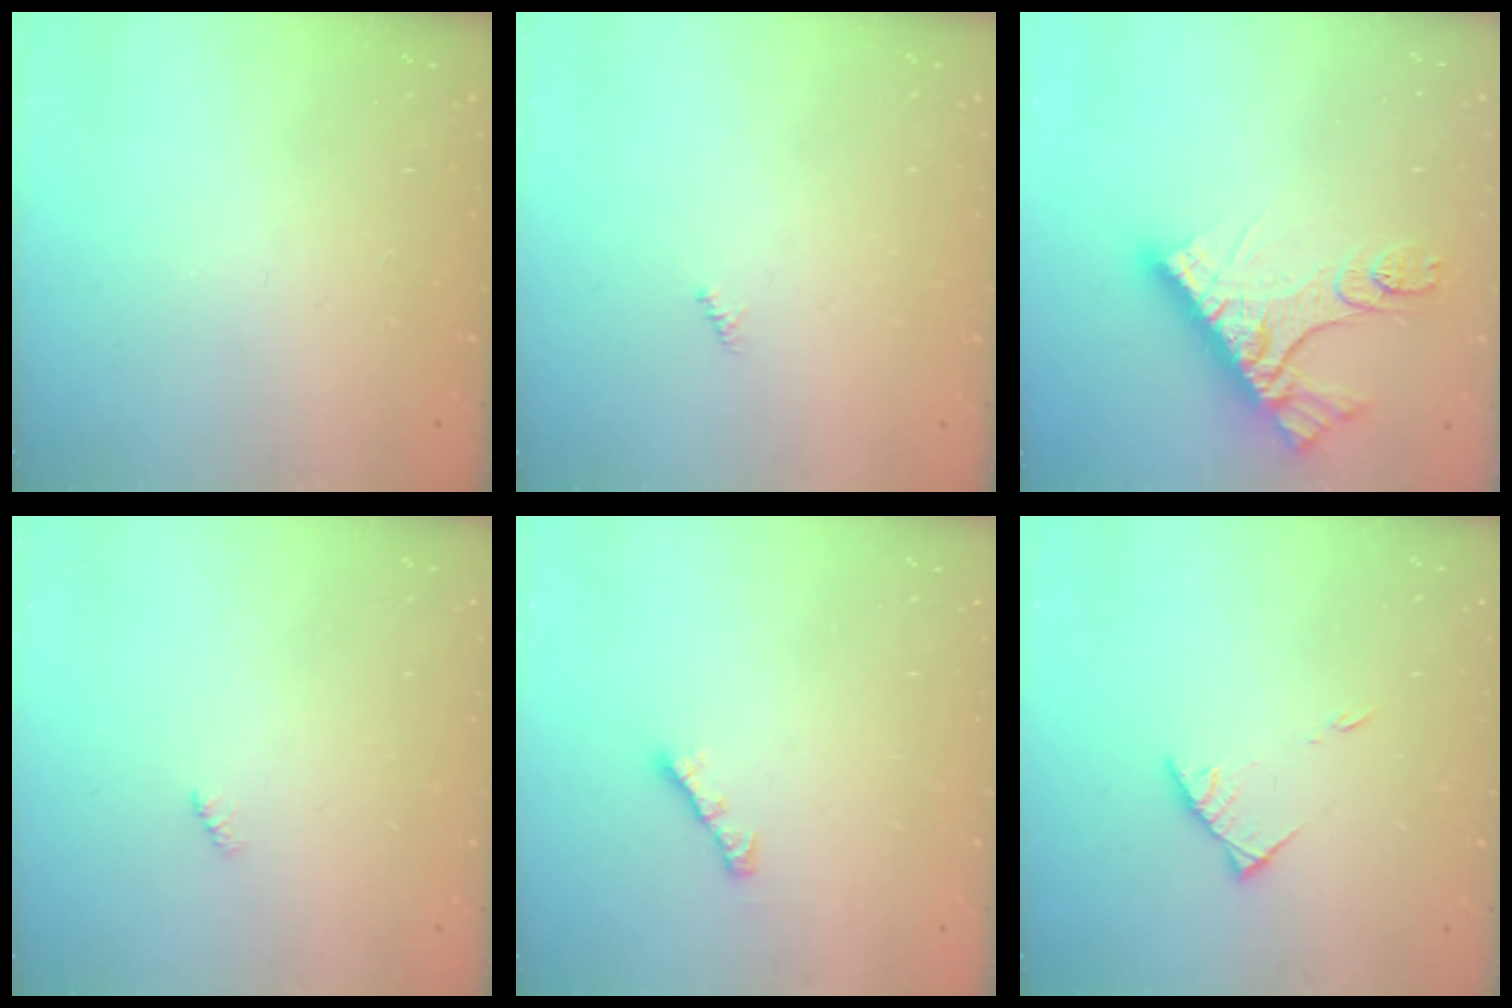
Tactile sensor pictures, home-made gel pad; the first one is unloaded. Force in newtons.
{"total": 0.0}
{"total": 14.3, "press": 14.3, "slide": 1.2}
{"total": 2.3, "press": 2.2, "slide": 0.5}
{"total": 4.1, "press": 4.0, "slide": 0.7}
{"total": 4.2, "press": 4.1, "slide": 0.6}